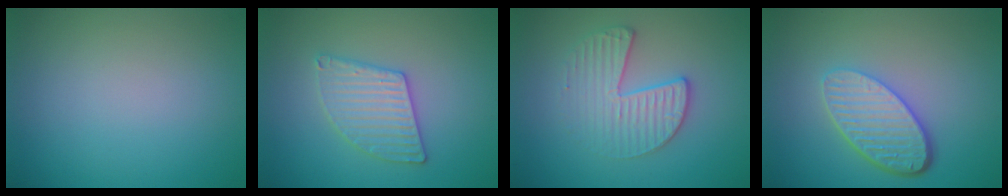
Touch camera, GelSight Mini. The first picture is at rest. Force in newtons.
{"total": 3.0, "press": 3.0, "slide": 0.2}
{"total": 3.3, "press": 3.0, "slide": 1.3}
{"total": 5.3, "press": 3.8, "slide": 3.6}